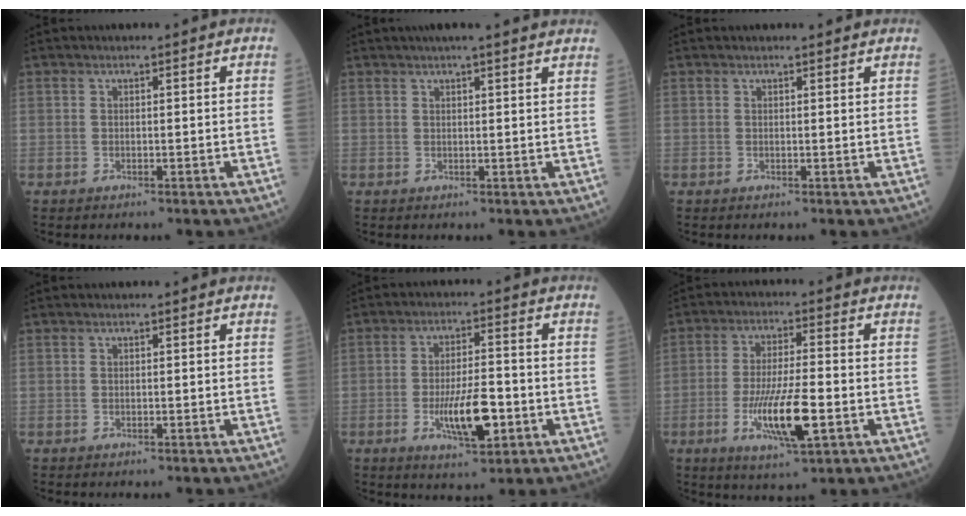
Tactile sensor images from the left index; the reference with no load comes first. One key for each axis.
{"total": 9.2, "fx": 7.9, "fy": 0.3, "fz": 4.5, "tx": -0.060, "ty": 0.026, "tz": 0.085}
{"total": 1.4, "fx": 1.3, "fy": 0.3, "fz": 0.2, "tx": -0.012, "ty": 0.002, "tz": 0.013}
{"total": 0.0}
{"total": 8.5, "fx": -2.7, "fy": 2.3, "fz": 7.7, "tx": -0.145, "ty": -0.007, "tz": -0.043}
{"total": 10.2, "fx": -3.2, "fy": 1.5, "fz": 9.6, "tx": -0.184, "ty": -0.015, "tz": -0.056}